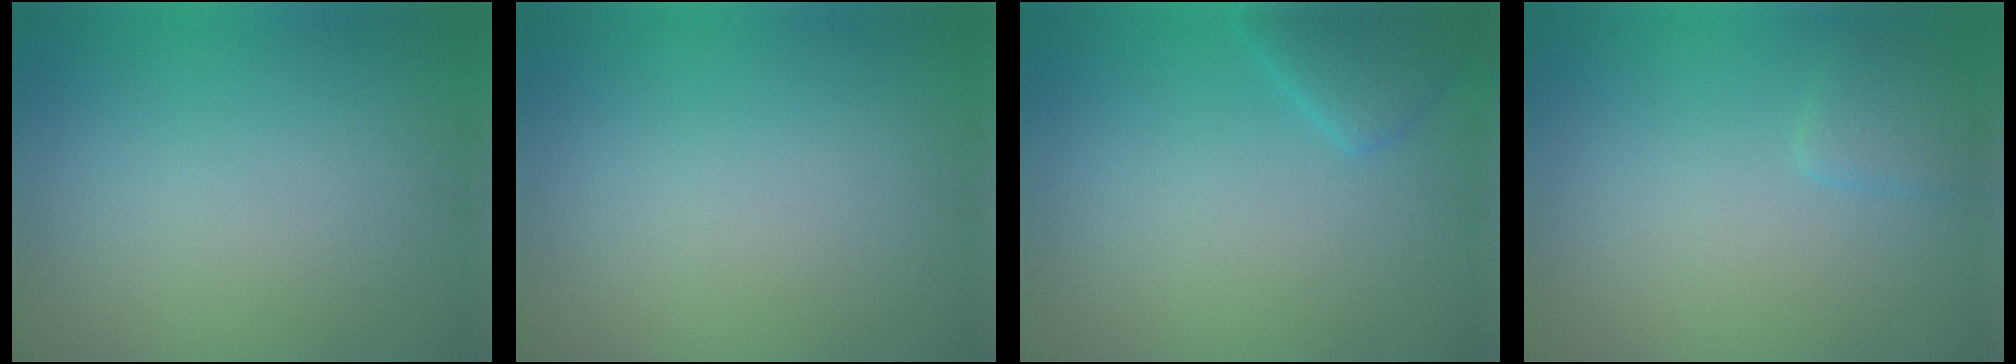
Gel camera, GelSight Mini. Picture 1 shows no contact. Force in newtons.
{"total": 0.0}
{"total": 2.2, "press": 2.2, "slide": 0.1}
{"total": 1.5, "press": 1.5, "slide": 0.2}